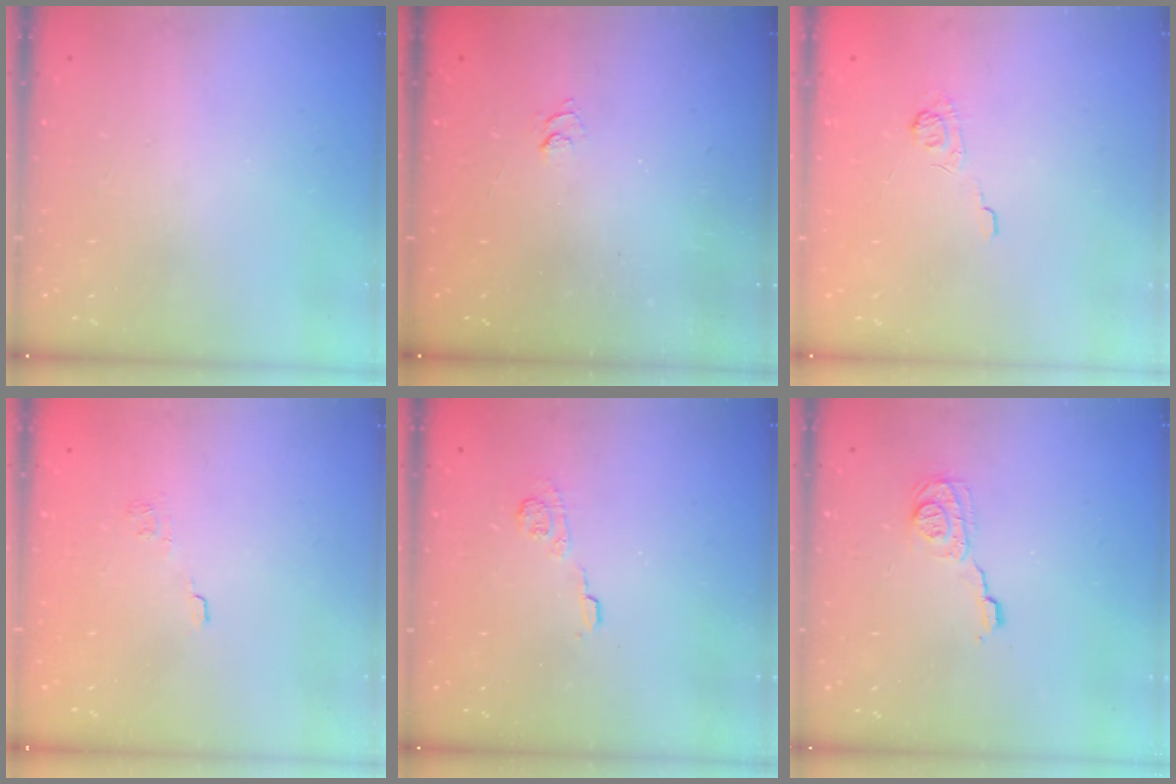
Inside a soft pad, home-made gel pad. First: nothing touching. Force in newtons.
{"total": 1.9, "press": 1.5, "slide": 1.3}
{"total": 2.5, "press": 2.1, "slide": 1.4}
{"total": 6.5, "press": 6.4, "slide": 1.1}
{"total": 5.2, "press": 5.1, "slide": 0.9}
{"total": 8.4, "press": 8.4, "slide": 0.3}